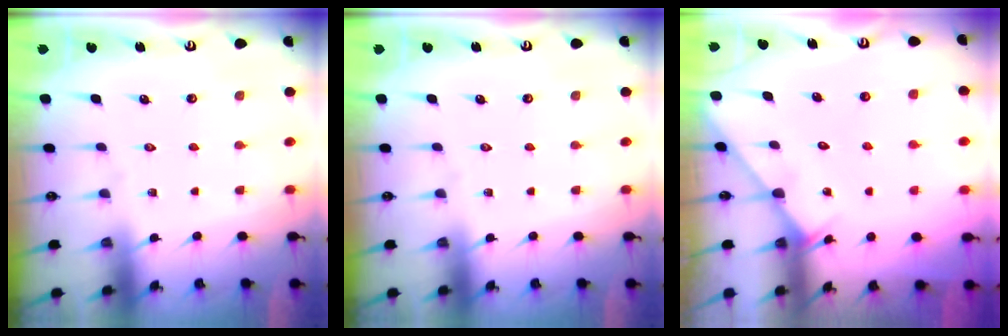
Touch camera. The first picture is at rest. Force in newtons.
{"total": 0.0}
{"total": 4.3, "press": 4.2, "slide": 0.5}